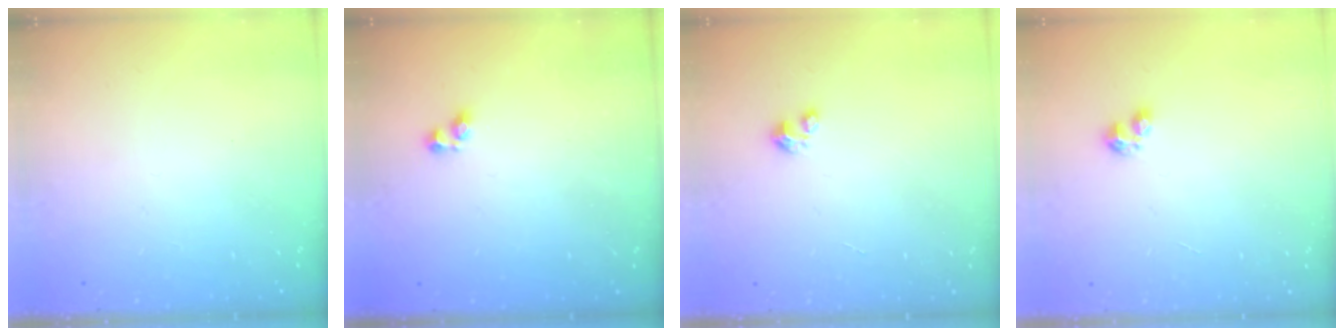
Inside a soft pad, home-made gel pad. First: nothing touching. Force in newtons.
{"total": 1.6, "press": 1.5, "slide": 0.3}
{"total": 1.5, "press": 1.5, "slide": 0.1}
{"total": 2.8, "press": 2.8, "slide": 0.5}